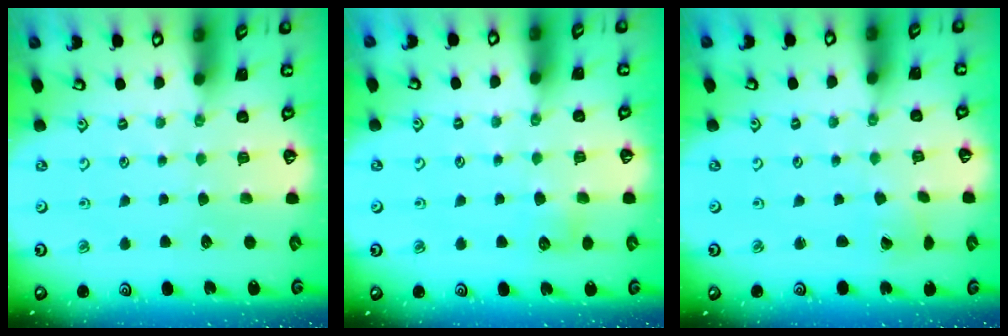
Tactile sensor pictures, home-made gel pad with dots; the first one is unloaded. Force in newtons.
{"total": 5.8, "press": 5.8, "slide": 0.7}
{"total": 0.9, "press": 0.9, "slide": 0.1}